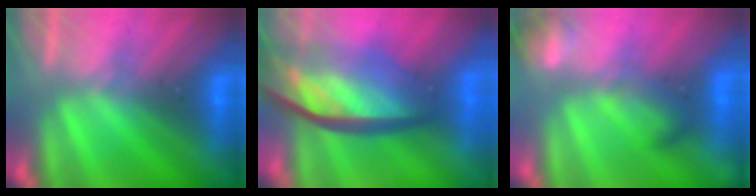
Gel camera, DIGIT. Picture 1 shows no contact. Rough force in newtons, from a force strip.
{"total": 7.8}
{"total": 2.4}